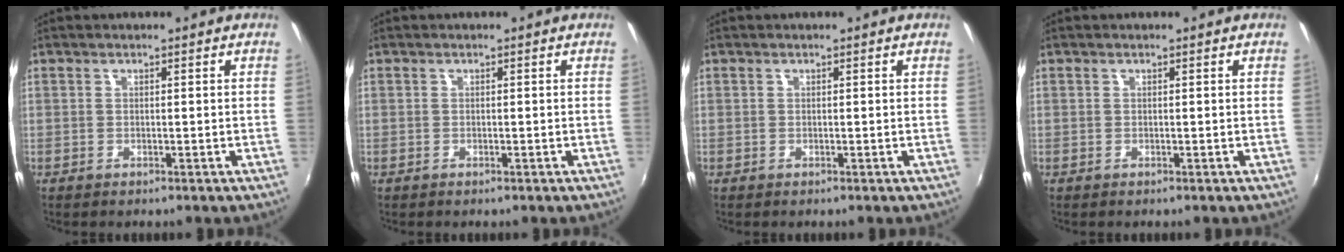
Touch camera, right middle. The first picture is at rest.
{"total": 0.0}
{"total": 0.0}
{"total": 0.0}